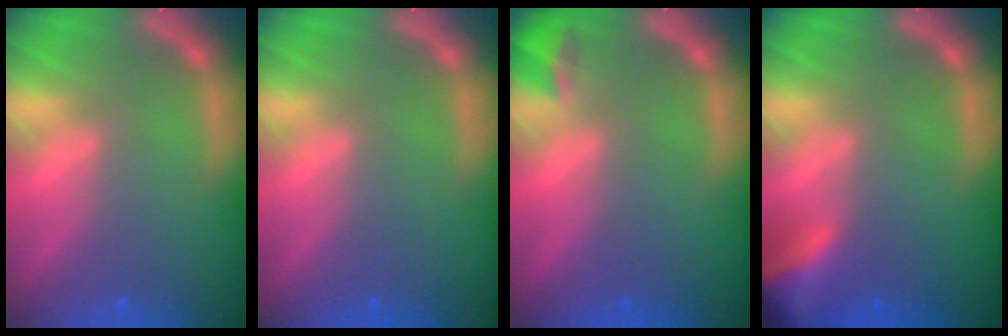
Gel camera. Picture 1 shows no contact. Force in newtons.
{"total": 0.0}
{"total": 1.9}
{"total": 5.9}